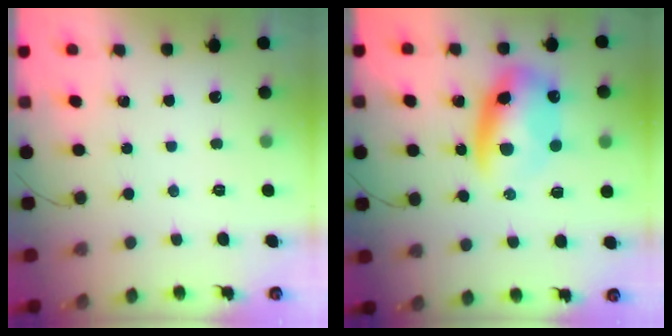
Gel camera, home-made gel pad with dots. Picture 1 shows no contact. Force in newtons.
{"total": 11.3, "press": 11.0, "slide": 2.5}